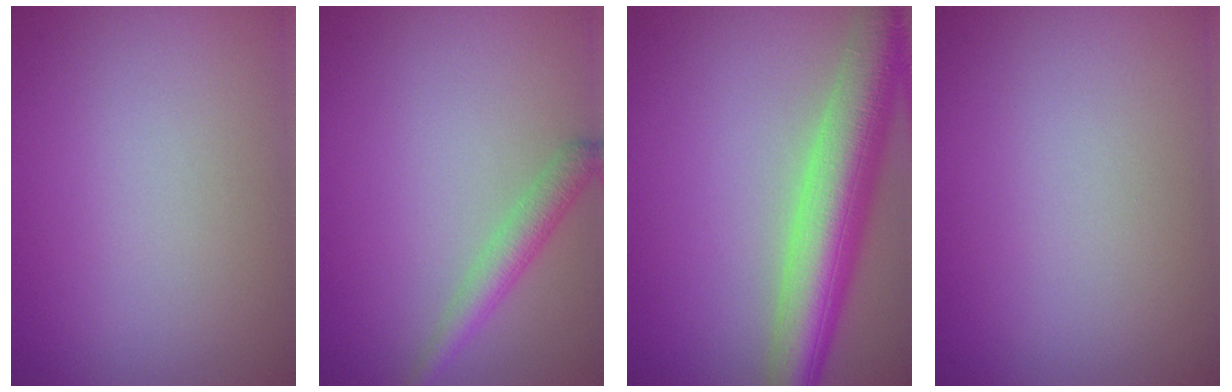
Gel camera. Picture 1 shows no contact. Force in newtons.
{"total": 2.5, "press": 2.5, "slide": 0.1}
{"total": 9.0, "press": 9.0, "slide": 0.5}
{"total": 0.0}